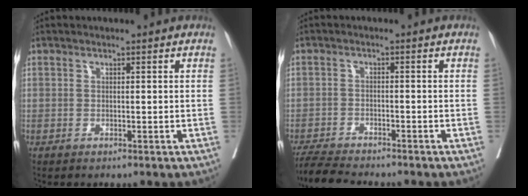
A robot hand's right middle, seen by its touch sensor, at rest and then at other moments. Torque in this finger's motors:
{"motor_torque": [0.04, -0.04, 0.01, 0.01]}